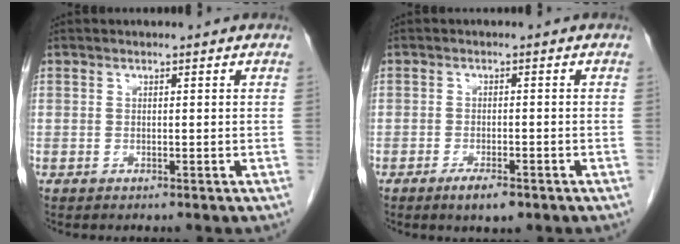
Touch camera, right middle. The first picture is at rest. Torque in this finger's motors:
{"motor_torque": [0.64, -0.44, 0.10, 0.03]}